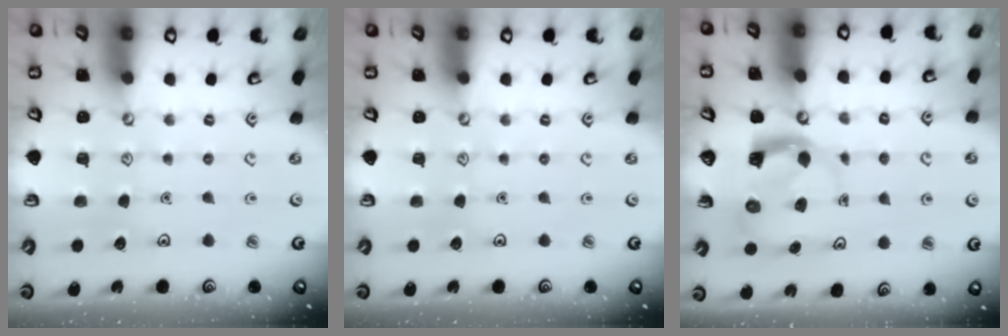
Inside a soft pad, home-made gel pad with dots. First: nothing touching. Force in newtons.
{"total": 0.0}
{"total": 3.7, "press": 3.6, "slide": 0.7}